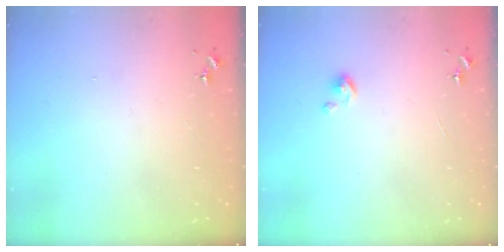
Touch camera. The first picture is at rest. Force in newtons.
{"total": 3.7, "press": 3.7, "slide": 0.3}